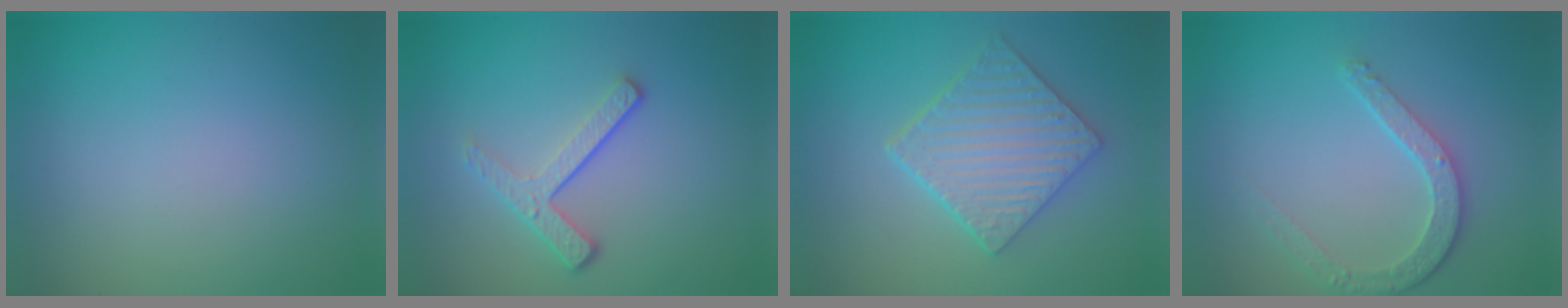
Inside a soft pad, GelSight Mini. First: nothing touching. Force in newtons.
{"total": 3.6, "press": 2.6, "slide": 2.5}
{"total": 5.3, "press": 4.4, "slide": 2.9}
{"total": 3.6, "press": 2.9, "slide": 2.2}